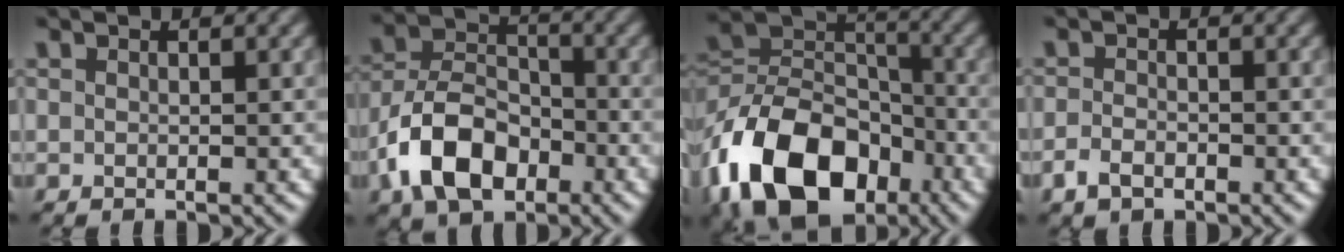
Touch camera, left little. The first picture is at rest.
{"total": 8.2, "force": [-3.9, 5.0, 5.1], "torque": [-0.100, 0.009, -0.085]}
{"total": 14.4, "force": [-7.4, 9.2, 8.3], "torque": [-0.184, 0.004, -0.146]}
{"total": 2.1, "force": [-1.4, 1.2, 1.1], "torque": [-0.023, 0.002, -0.030]}